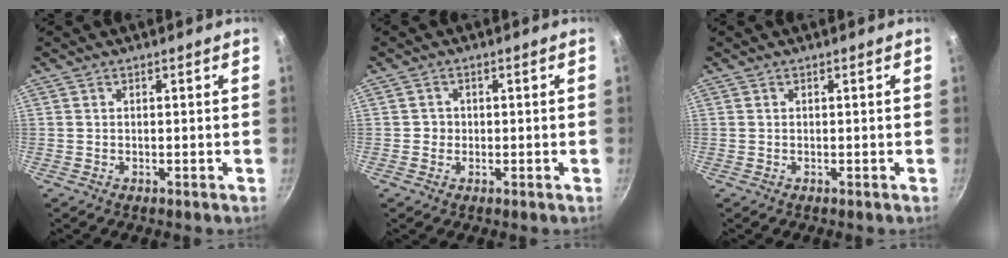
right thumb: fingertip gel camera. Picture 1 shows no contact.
{"total": 1.5, "force": [-0.2, 1.5, 0.3], "torque": [0.007, 0.000, -0.006]}
{"total": 0.0}